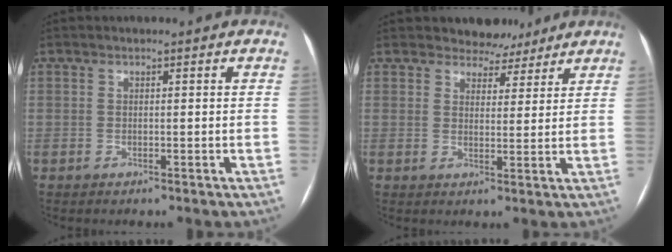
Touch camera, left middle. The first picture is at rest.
{"total": 5.0, "force": [4.3, 2.5, 0.3], "torque": [0.000, -0.001, 0.057]}